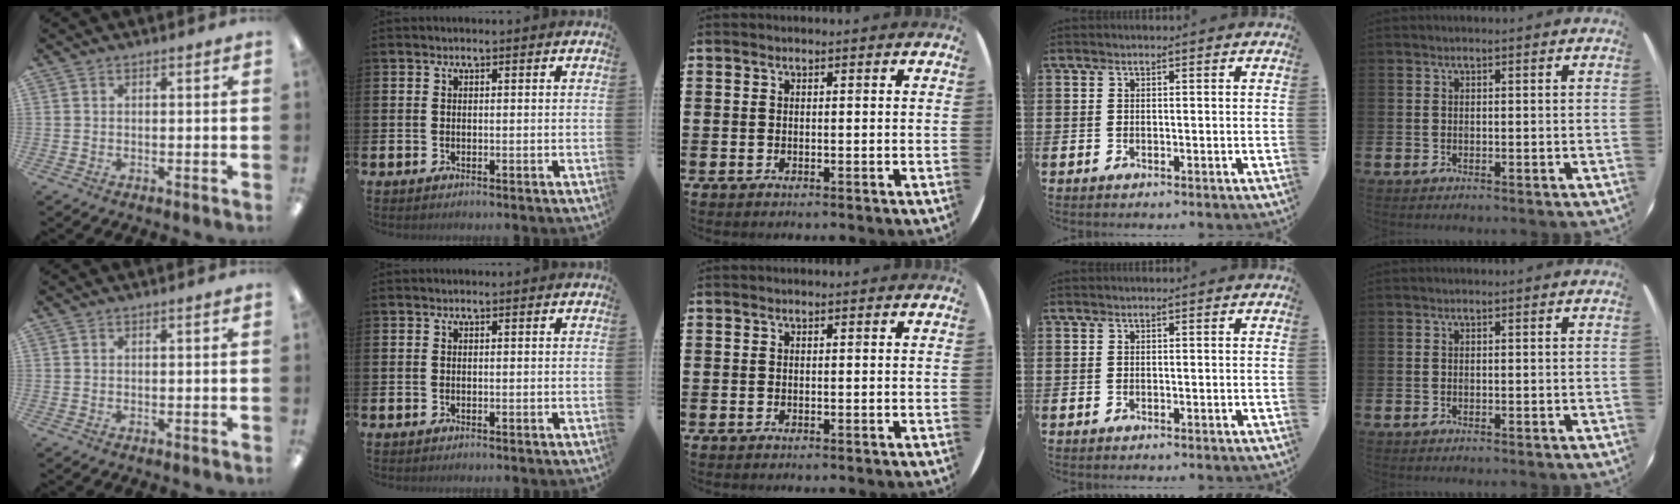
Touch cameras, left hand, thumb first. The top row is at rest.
{}